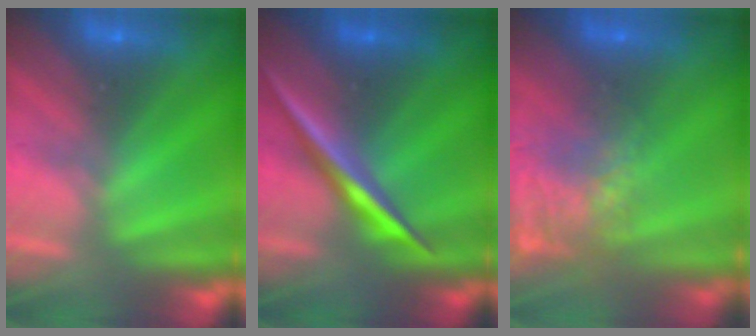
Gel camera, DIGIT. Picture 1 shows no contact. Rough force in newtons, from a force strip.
{"total": 2.3}
{"total": 7.4}